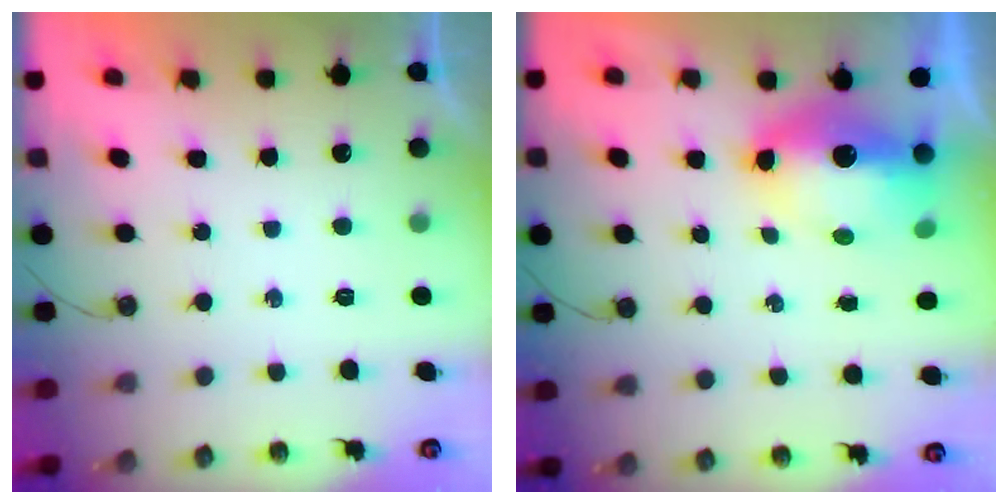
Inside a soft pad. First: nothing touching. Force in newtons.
{"total": 9.4, "press": 9.3, "slide": 1.1}